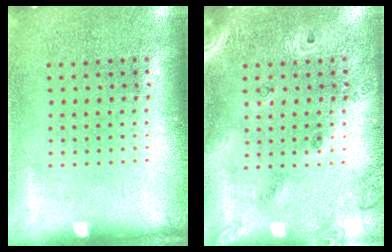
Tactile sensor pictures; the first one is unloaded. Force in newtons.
{"total": 1.4, "press": 1.3, "slide": 0.5}